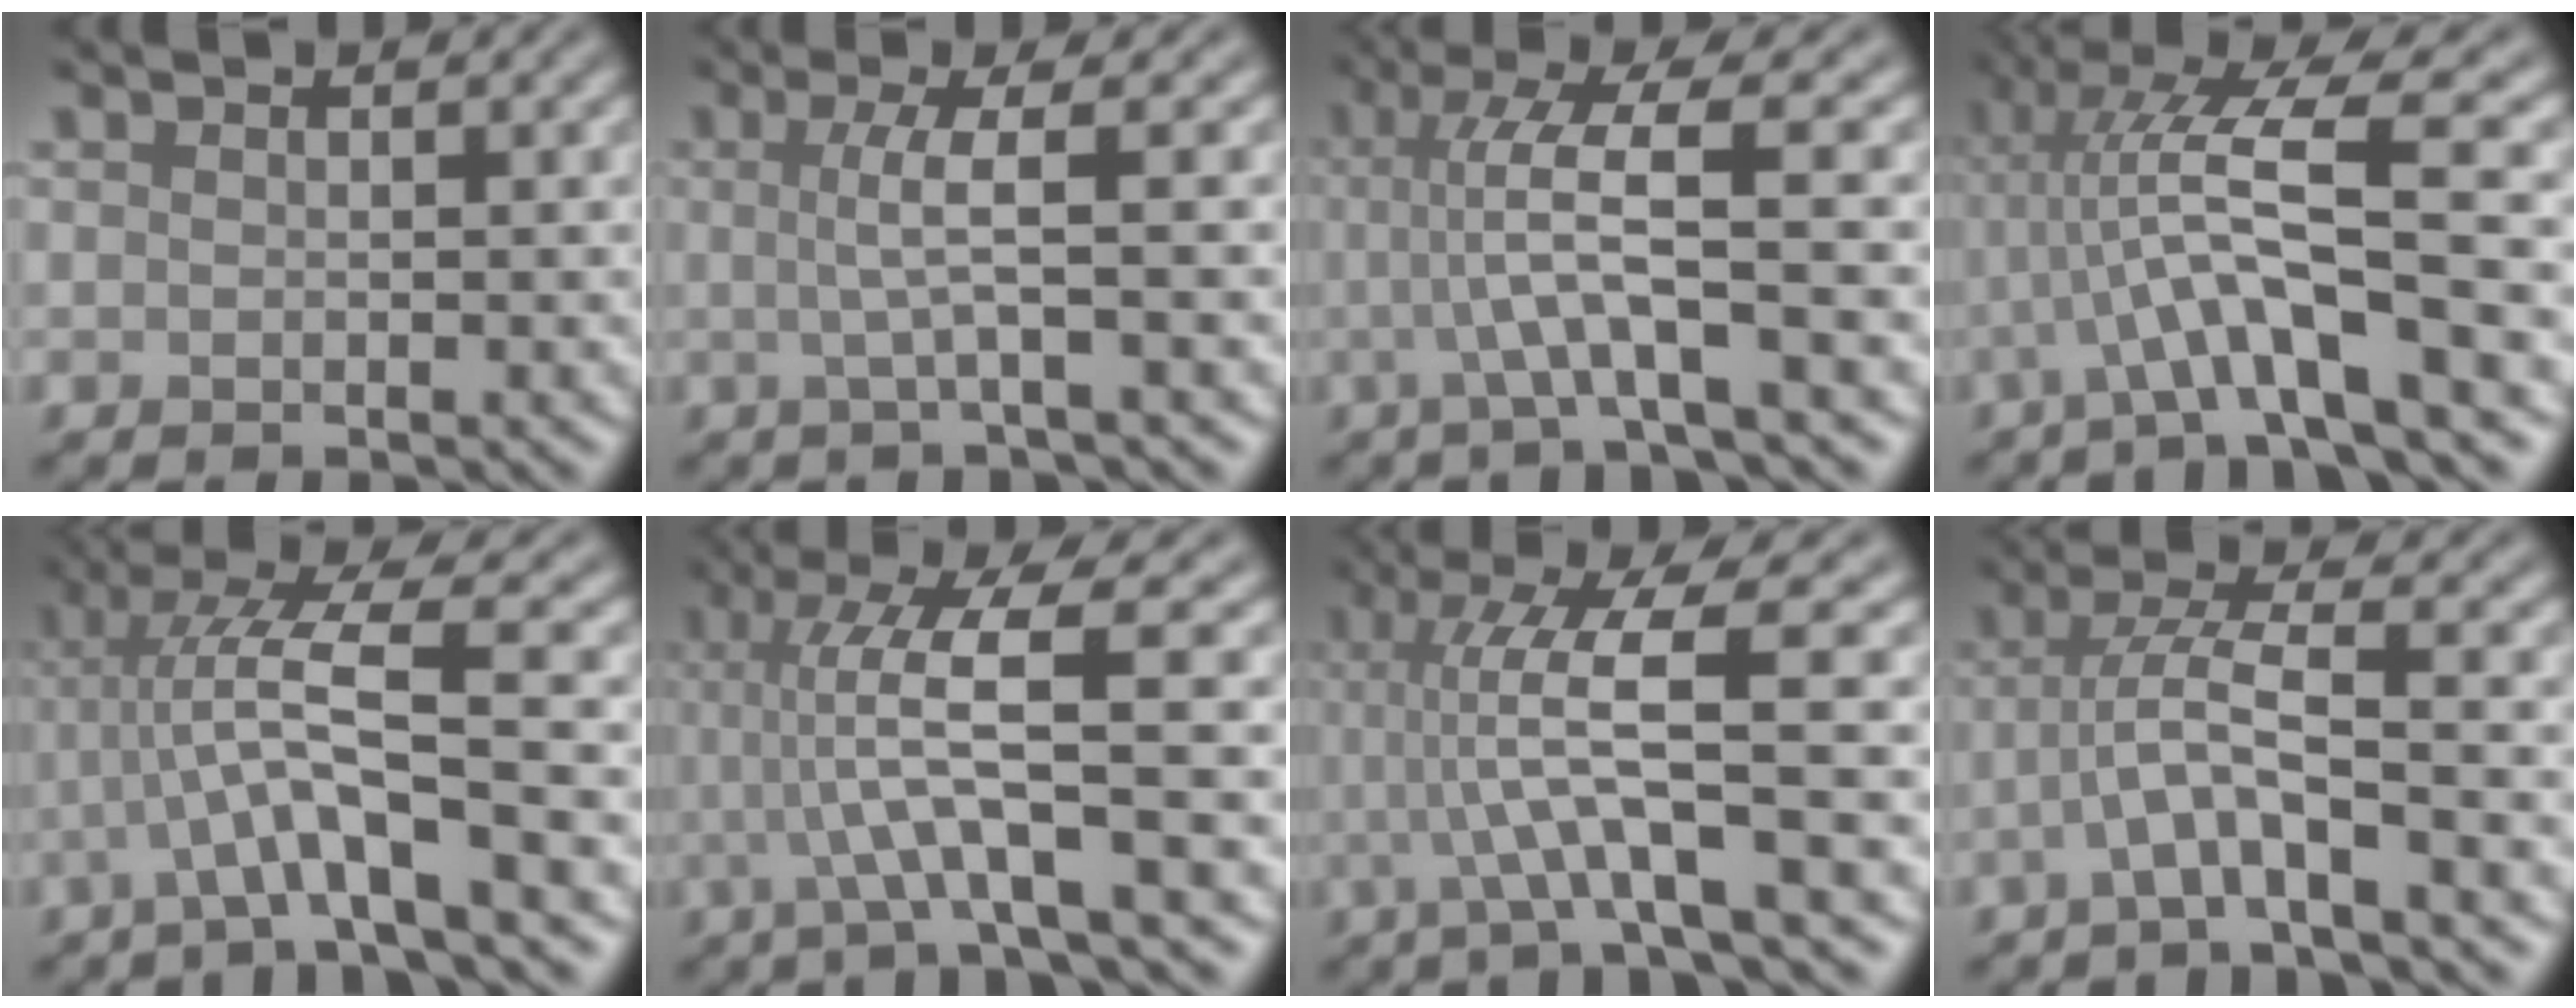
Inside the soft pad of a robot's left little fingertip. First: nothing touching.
{"total": 3.3, "force": [0.1, 0.6, 3.3], "torque": [-0.059, 0.000, -0.006]}
{"total": 5.6, "force": [0.0, 0.6, 5.6], "torque": [-0.104, 0.007, -0.002]}
{"total": 8.1, "force": [-0.7, 1.3, 8.0], "torque": [-0.135, 0.015, -0.018]}
{"total": 5.9, "force": [-1.3, 0.4, 5.7], "torque": [-0.112, 0.017, -0.028]}
{"total": 7.3, "force": [0.2, 1.1, 7.3], "torque": [-0.124, 0.005, 0.001]}
{"total": 7.7, "force": [0.2, 1.1, 7.6], "torque": [-0.127, 0.004, 0.002]}
{"total": 4.4, "force": [-1.5, 0.5, 4.1], "torque": [-0.079, 0.009, -0.035]}